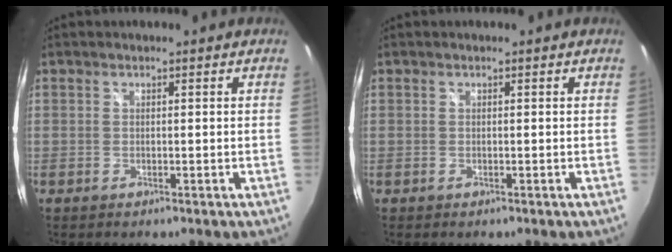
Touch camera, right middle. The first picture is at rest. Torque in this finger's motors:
{"motor_torque": [0.03, -0.32, 0.00, 0.00]}